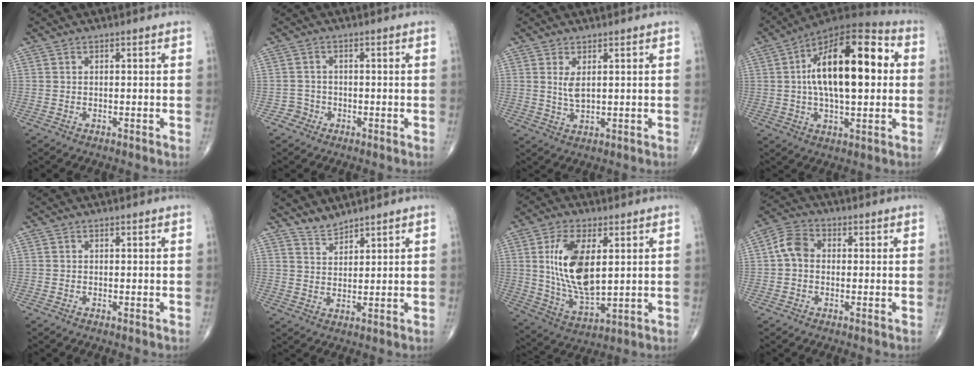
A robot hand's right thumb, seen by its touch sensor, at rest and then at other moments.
{"total": 2.0, "force": [-1.1, 1.7, -0.4], "torque": [0.021, 0.010, -0.027]}
{"total": 3.0, "force": [1.0, 1.1, 2.6], "torque": [-0.050, -0.011, 0.025]}
{"total": 21.8, "force": [2.8, 9.6, 19.4], "torque": [-0.298, 0.023, 0.035]}
{"total": 0.0}
{"total": 3.1, "force": [3.0, 0.5, 0.1], "torque": [0.005, -0.022, 0.062]}
{"total": 14.8, "force": [2.9, 7.1, 12.6], "torque": [-0.234, -0.021, 0.063]}
{"total": 5.3, "force": [0.0, 4.0, 3.4], "torque": [-0.059, 0.019, -0.009]}